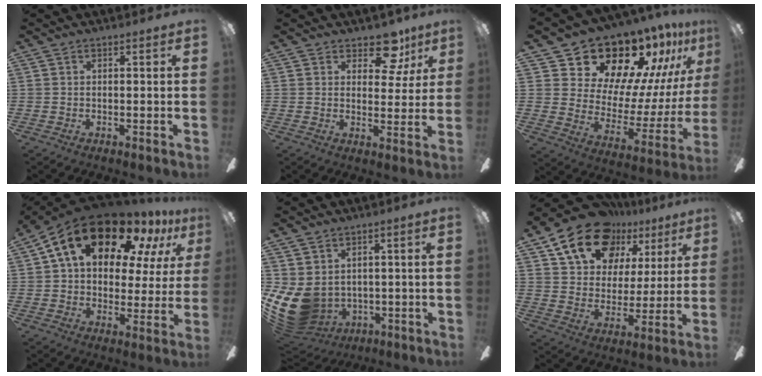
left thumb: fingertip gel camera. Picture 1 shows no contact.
{"total": 10.5, "force": [6.6, 6.0, 5.6], "torque": [-0.064, -0.030, 0.114]}
{"total": 18.8, "force": [16.1, 8.2, 5.3], "torque": [-0.090, -0.139, 0.294]}
{"total": 20.0, "force": [12.7, 10.5, 11.3], "torque": [-0.193, -0.069, 0.219]}
{"total": 11.2, "force": [-0.1, 9.1, 6.5], "torque": [-0.184, -0.015, 0.003]}
{"total": 18.2, "force": [11.6, 11.7, 7.7], "torque": [-0.142, -0.058, 0.213]}